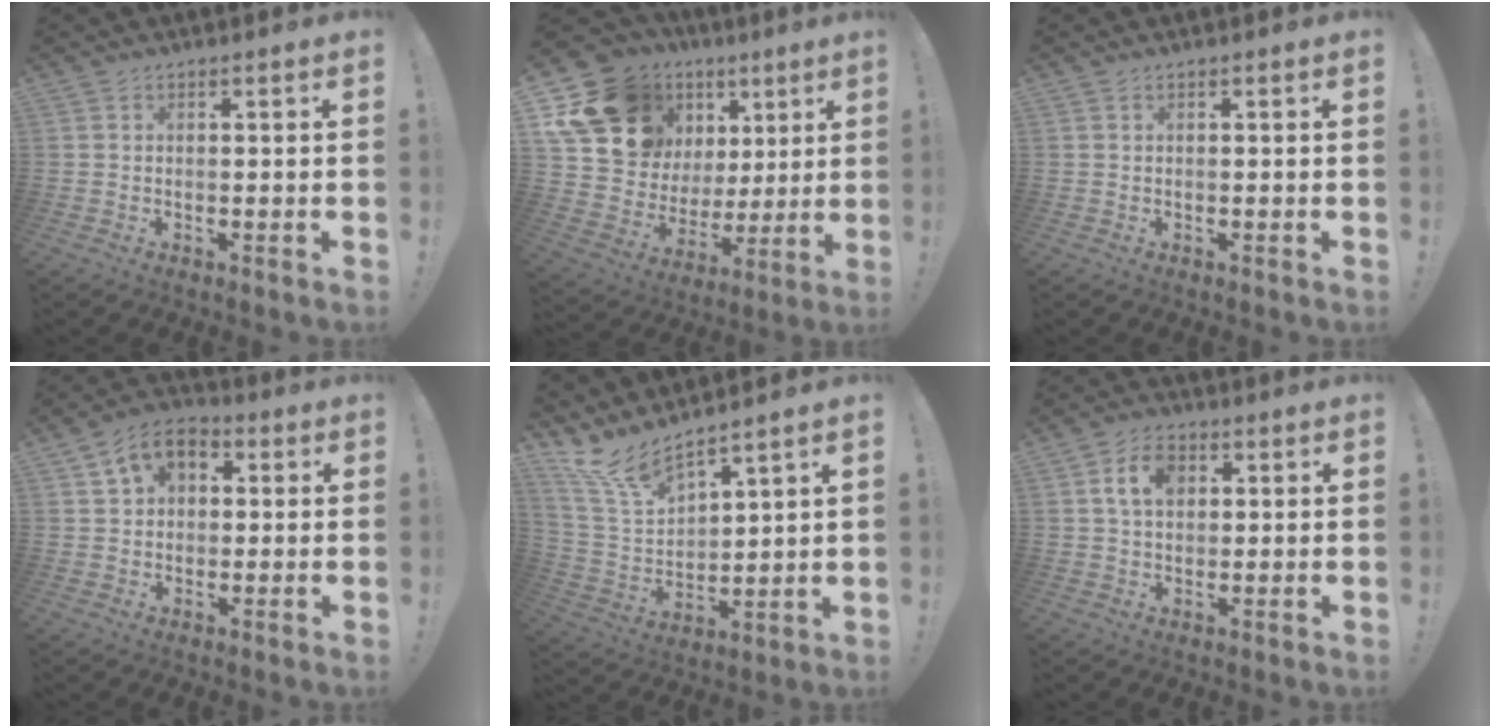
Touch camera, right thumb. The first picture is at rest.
{"total": 20.8, "force": [11.5, 14.7, 8.9], "torque": [-0.151, -0.065, 0.252]}
{"total": 0.0}
{"total": 8.6, "force": [3.2, 6.2, 5.0], "torque": [-0.079, -0.004, 0.064]}
{"total": 11.9, "force": [10.1, 3.4, 5.2], "torque": [-0.121, -0.073, 0.187]}
{"total": 8.0, "force": [2.3, 5.5, 5.4], "torque": [-0.089, 0.012, 0.043]}